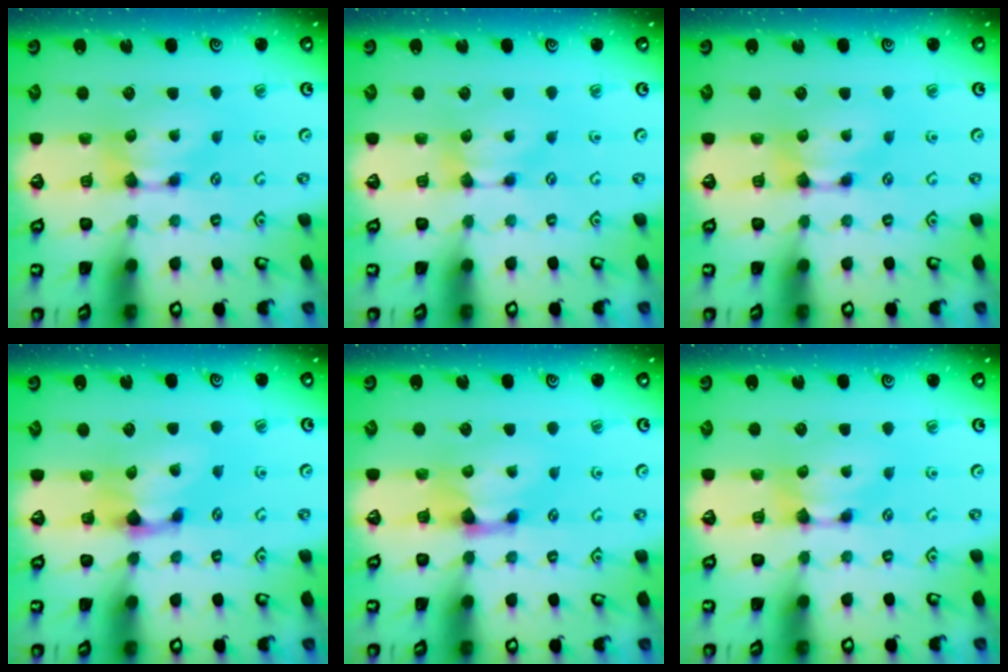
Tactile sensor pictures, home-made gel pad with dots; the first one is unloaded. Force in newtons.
{"total": 0.7, "press": 0.6, "slide": 0.5}
{"total": 0.0}
{"total": 1.2, "press": 0.1, "slide": 1.2}
{"total": 1.2, "press": 0.2, "slide": 1.2}
{"total": 0.0}